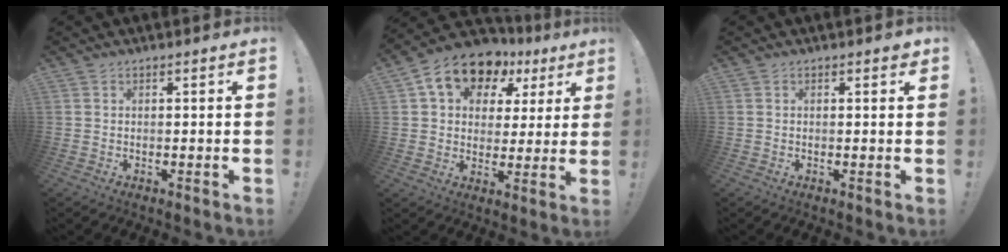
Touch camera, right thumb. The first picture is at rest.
{"total": 13.8, "force": [7.6, 9.2, 7.0], "torque": [-0.112, -0.043, 0.138]}
{"total": 1.0, "force": [0.6, 0.4, 0.7], "torque": [0.000, -0.004, 0.009]}